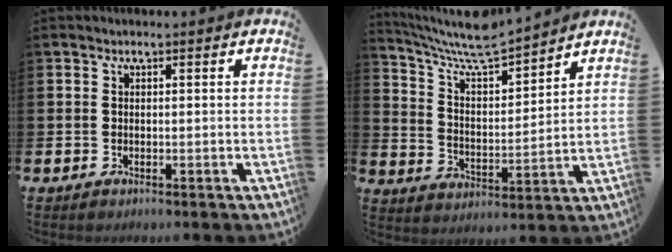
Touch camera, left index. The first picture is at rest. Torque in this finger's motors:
{"motor_torque": [0.20, -0.15, 0.47, 0.08]}